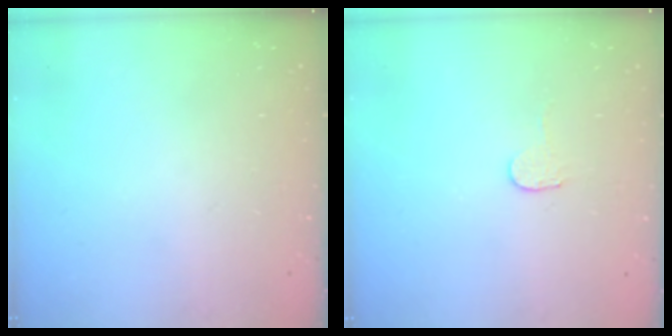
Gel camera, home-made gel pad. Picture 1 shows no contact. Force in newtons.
{"total": 2.3, "press": 2.3, "slide": 0.2}